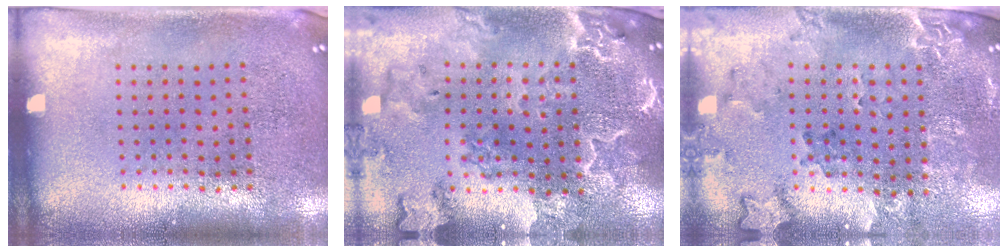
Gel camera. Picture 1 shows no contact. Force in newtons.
{"total": 3.1, "press": 2.8, "slide": 1.3}
{"total": 1.8, "press": 1.5, "slide": 0.9}